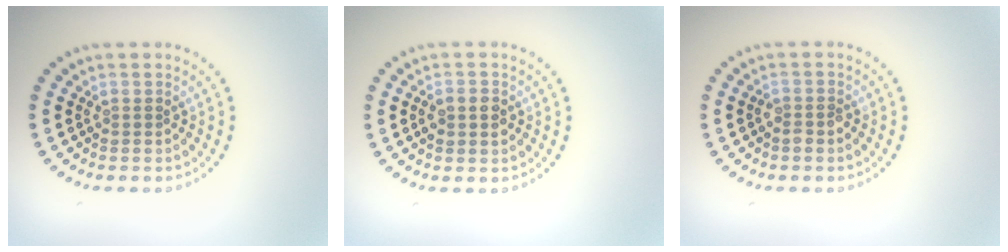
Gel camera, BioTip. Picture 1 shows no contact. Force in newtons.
{"total": 2.6, "press": 2.6, "slide": 0.2}
{"total": 1.1, "press": 1.0, "slide": 0.4}